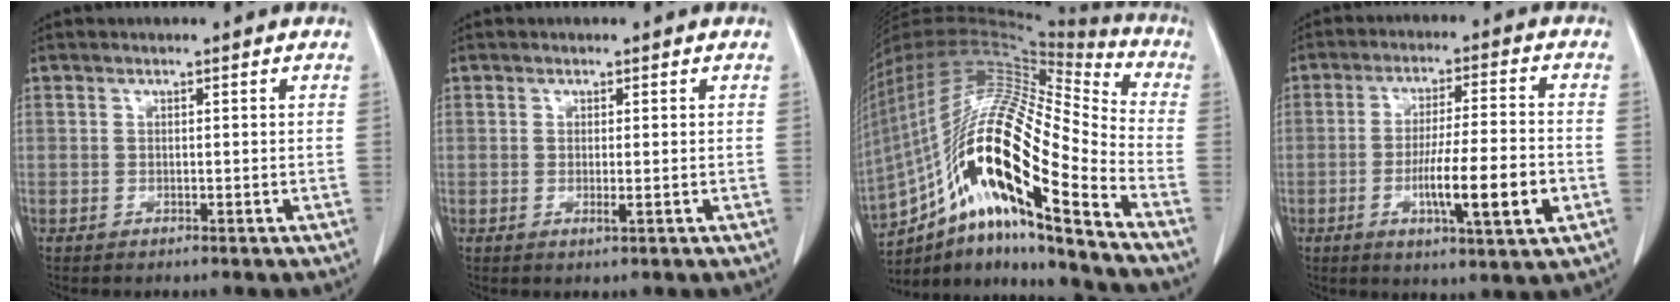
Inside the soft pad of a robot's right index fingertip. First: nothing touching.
{"total": 1.1, "force": [-0.2, 0.0, 1.1], "torque": [-0.023, -0.005, -0.002]}
{"total": 27.0, "force": [-14.1, 4.1, 22.6], "torque": [-0.434, -0.003, -0.258]}
{"total": 11.3, "force": [-3.4, 0.7, 10.8], "torque": [-0.181, -0.010, -0.056]}